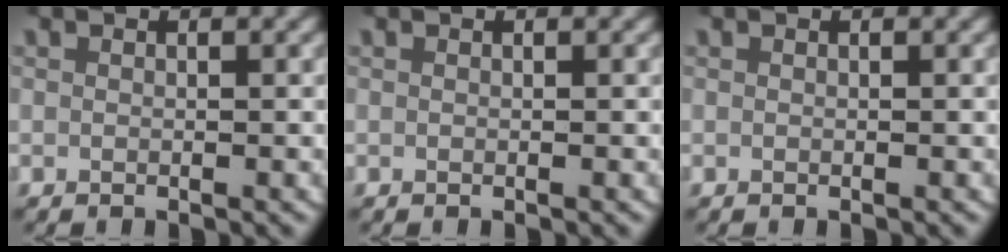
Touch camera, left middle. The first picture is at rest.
{"total": 0.0}
{"total": 0.0}